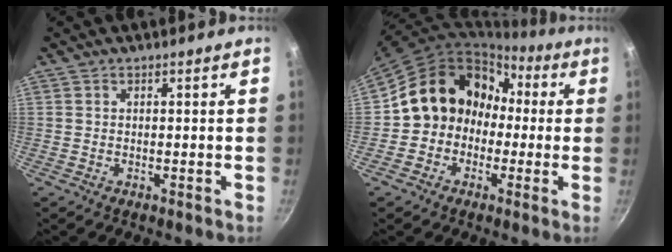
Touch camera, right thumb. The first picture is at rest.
{"total": 14.4, "force": [-0.4, 12.6, 6.9], "torque": [-0.064, 0.061, -0.018]}